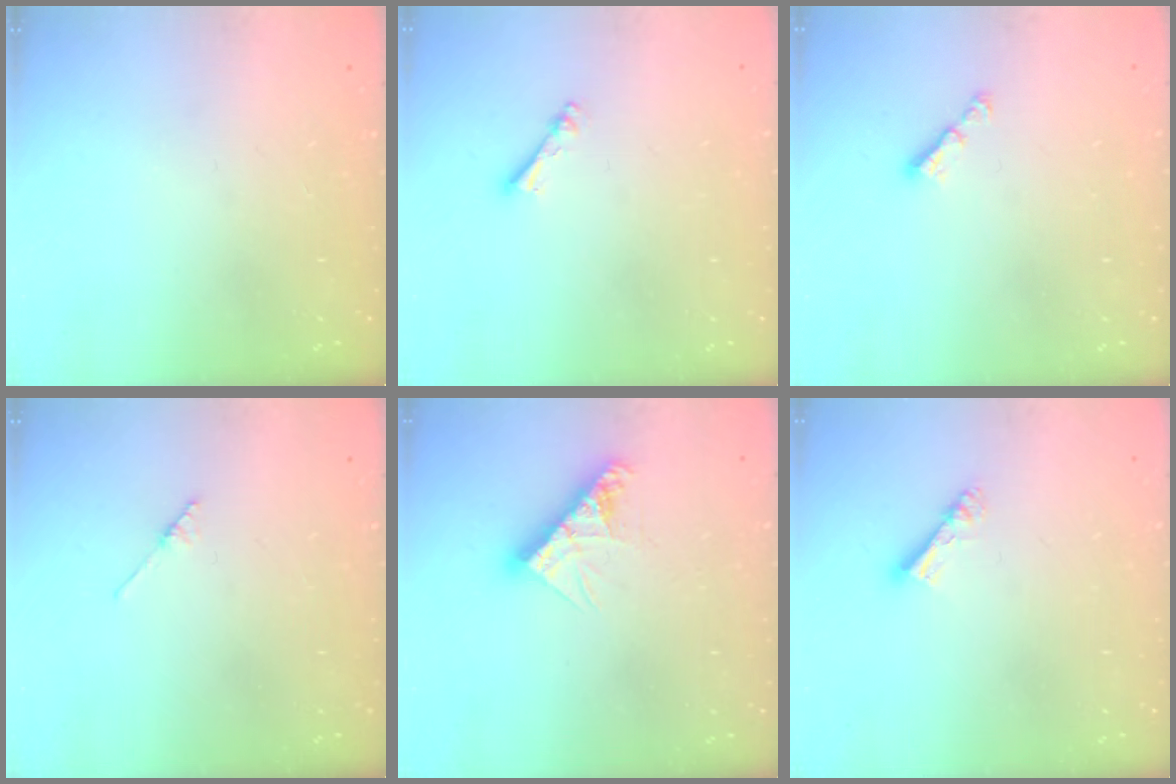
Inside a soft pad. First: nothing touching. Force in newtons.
{"total": 2.5, "press": 2.4, "slide": 0.5}
{"total": 2.9, "press": 2.9, "slide": 0.3}
{"total": 2.1, "press": 2.1, "slide": 0.1}
{"total": 9.8, "press": 9.8, "slide": 0.7}
{"total": 4.3, "press": 4.3, "slide": 0.3}